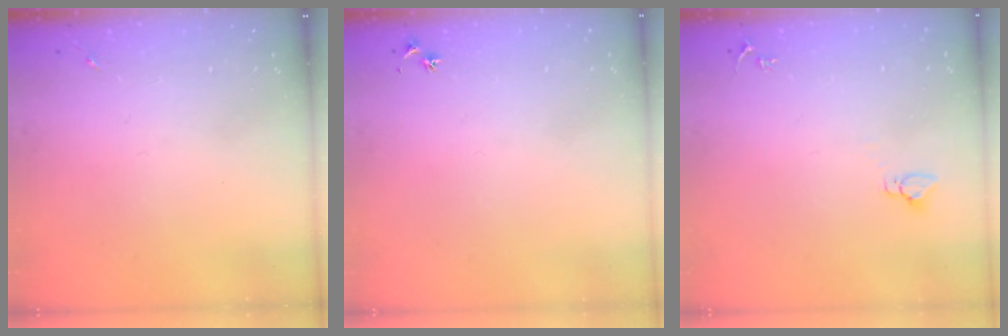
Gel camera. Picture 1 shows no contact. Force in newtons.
{"total": 2.9, "press": 2.8, "slide": 0.3}
{"total": 2.9, "press": 2.9, "slide": 0.1}